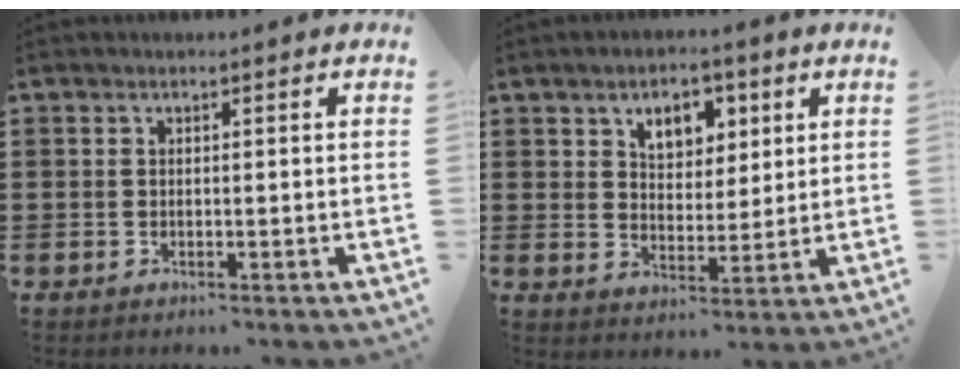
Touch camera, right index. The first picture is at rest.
{"total": 5.4, "force": [2.8, 3.6, 2.8], "torque": [-0.055, 0.009, 0.045]}